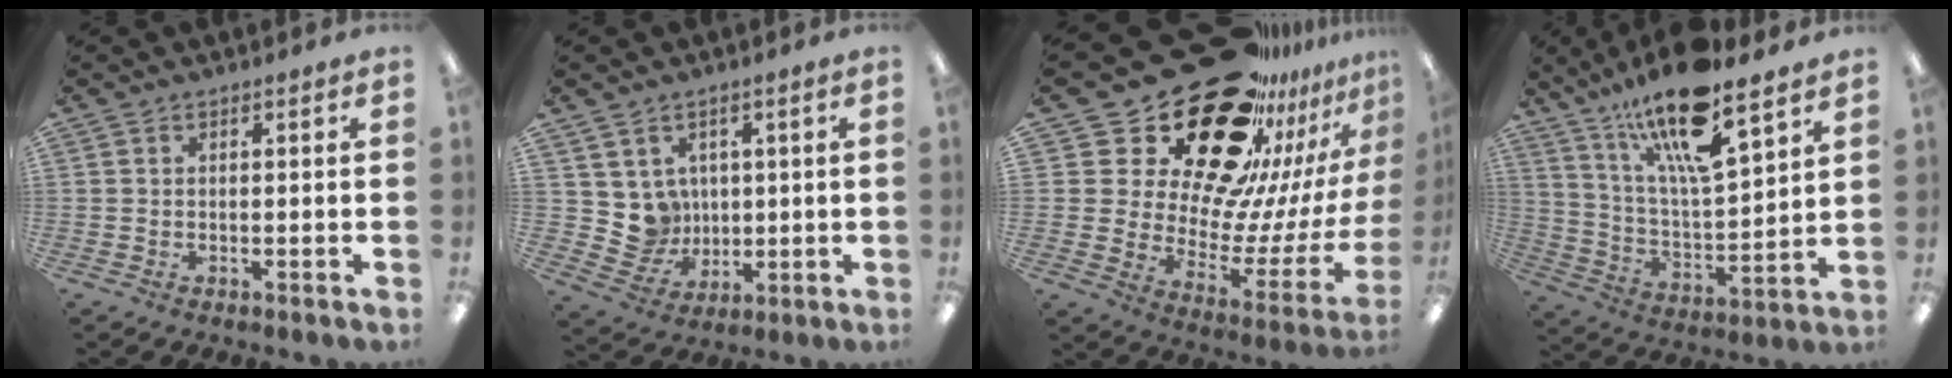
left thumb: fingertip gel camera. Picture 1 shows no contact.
{"total": 7.2, "force": [2.5, 6.7, 0.6], "torque": [-0.017, -0.016, 0.058]}
{"total": 32.5, "force": [21.7, 16.2, 18.0], "torque": [-0.285, -0.167, 0.406]}
{"total": 18.7, "force": [13.9, 4.5, 11.6], "torque": [-0.206, -0.081, 0.234]}